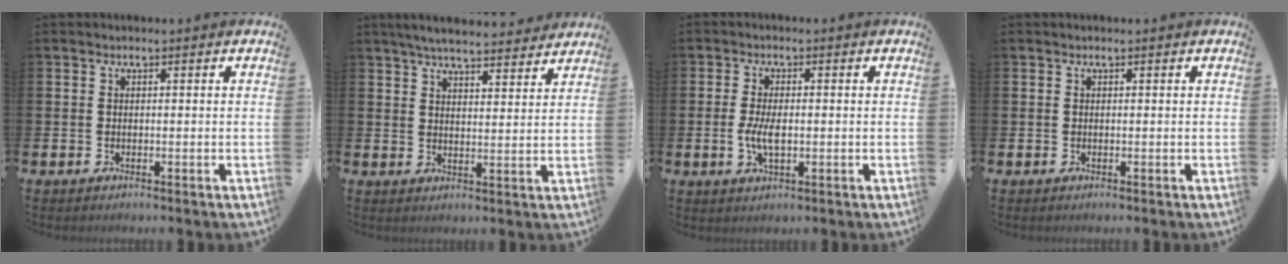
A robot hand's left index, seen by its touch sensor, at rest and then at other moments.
{"total": 5.6, "force": [5.4, 0.7, 1.3], "torque": [-0.031, -0.028, 0.094]}
{"total": 4.0, "force": [-0.3, 1.8, 3.6], "torque": [-0.071, 0.001, -0.010]}
{"total": 0.0}